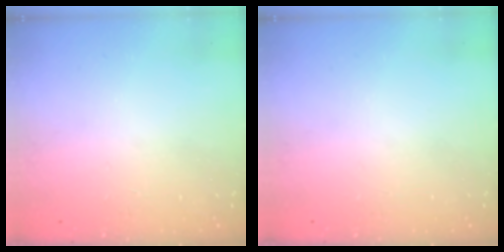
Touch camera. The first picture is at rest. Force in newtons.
{"total": 0.0}